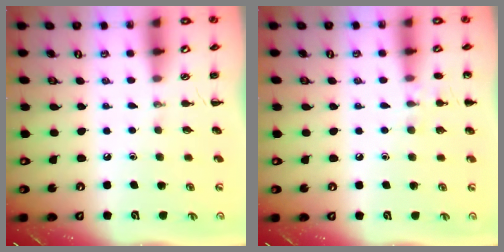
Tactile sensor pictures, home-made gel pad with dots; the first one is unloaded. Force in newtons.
{"total": 6.7, "press": 6.5, "slide": 1.6}